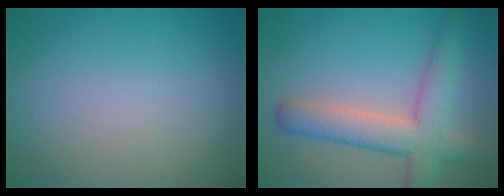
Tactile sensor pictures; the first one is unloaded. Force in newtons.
{"total": 6.2, "press": 6.2, "slide": 0.3}